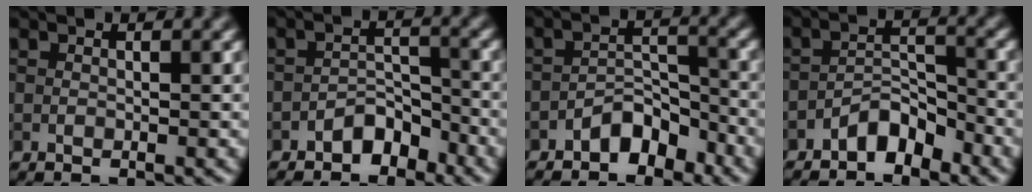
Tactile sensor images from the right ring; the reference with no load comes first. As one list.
[{"total": 2.6, "force": [-1.9, 1.4, 1.1], "torque": [-0.010, 0.014, -0.034]}, {"total": 3.3, "force": [-2.4, 1.6, 1.6], "torque": [-0.017, 0.014, -0.043]}, {"total": 3.2, "force": [-2.4, 1.4, 1.6], "torque": [-0.021, 0.017, -0.045]}]